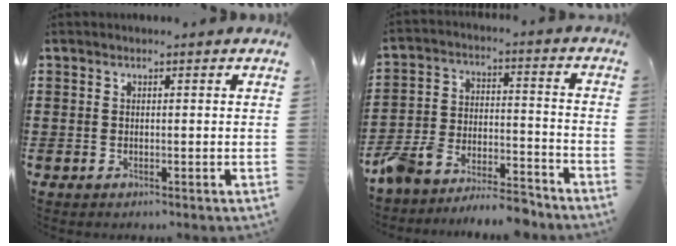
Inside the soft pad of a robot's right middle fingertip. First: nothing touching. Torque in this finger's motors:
{"motor_torque": [0.46, 0.12, 0.12, 0.16]}